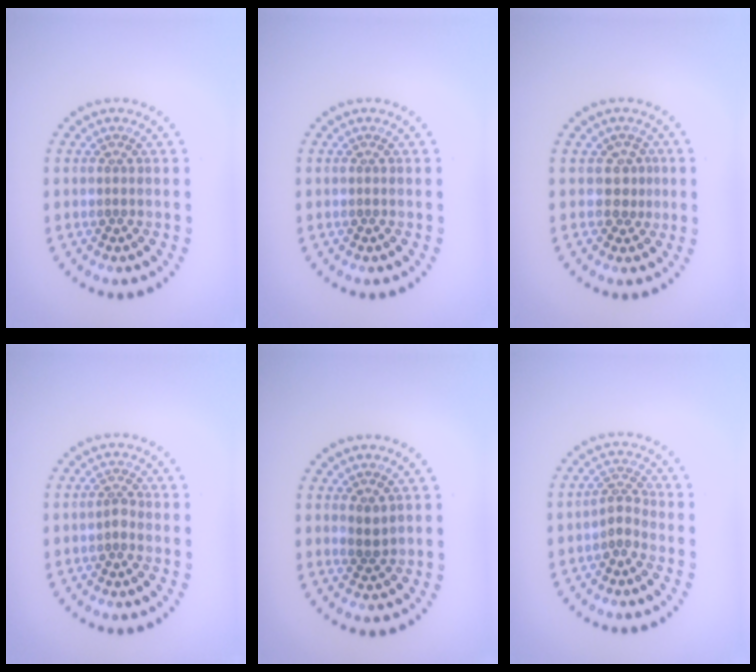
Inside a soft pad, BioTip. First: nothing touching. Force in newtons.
{"total": 0.0}
{"total": 1.8, "press": 1.4, "slide": 1.2}
{"total": 1.1, "press": 0.8, "slide": 0.7}
{"total": 1.3, "press": 1.1, "slide": 0.6}
{"total": 1.7, "press": 1.1, "slide": 1.3}